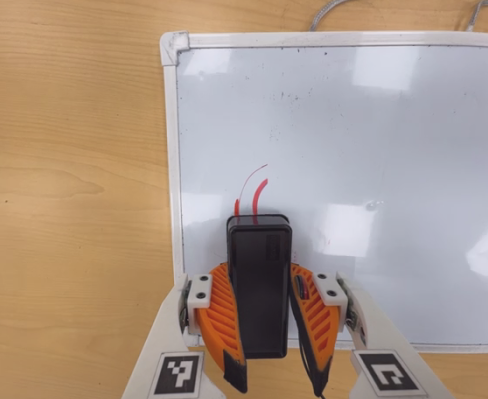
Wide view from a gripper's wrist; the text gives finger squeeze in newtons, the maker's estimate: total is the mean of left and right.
{"total": 7.9, "left": 6.2, "right": 9.5}